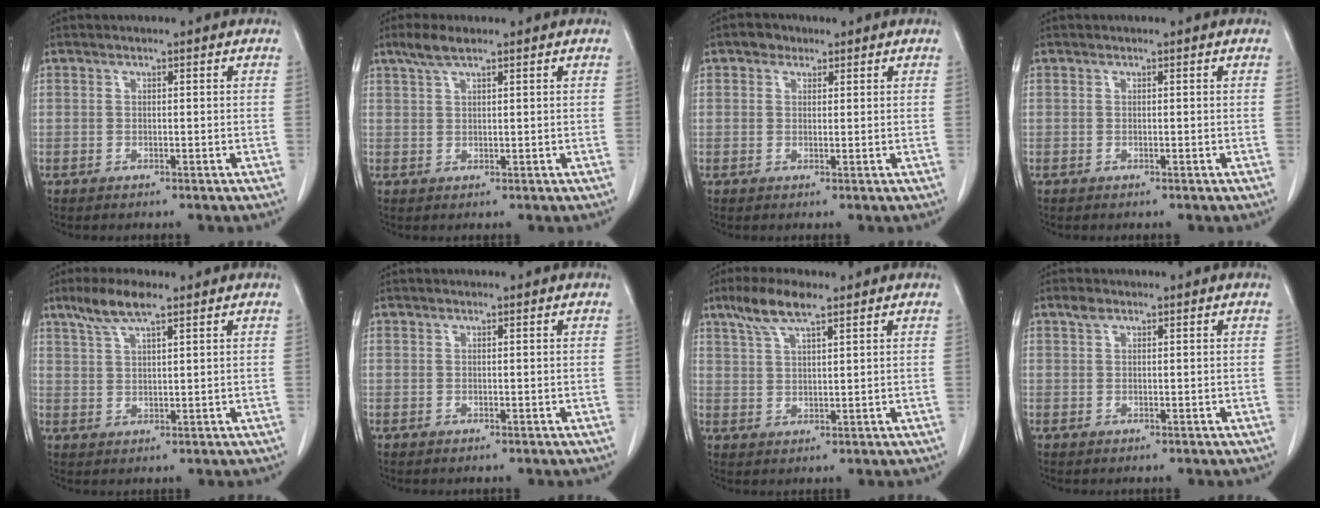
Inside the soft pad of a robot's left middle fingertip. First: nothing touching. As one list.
[{"total": 3.3, "force": [2.4, 0.5, 2.2], "torque": [-0.053, 0.010, 0.050]}, {"total": 2.1, "force": [1.2, 1.5, 0.6], "torque": [-0.011, 0.005, 0.016]}, {"total": 0.0}, {"total": 5.7, "force": [4.0, 0.8, 3.9], "torque": [-0.088, 0.011, 0.079]}, {"total": 0.0}, {"total": 6.4, "force": [4.4, 1.1, 4.5], "torque": [-0.101, 0.013, 0.086]}, {"total": 1.2, "force": [0.8, 0.6, 0.6], "torque": [-0.015, 0.010, 0.015]}]